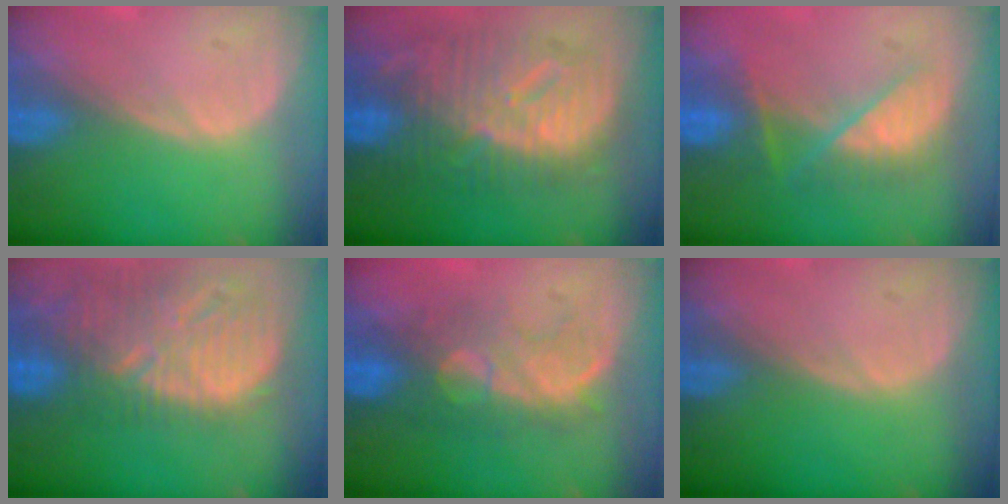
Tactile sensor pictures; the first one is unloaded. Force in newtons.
{"total": 12.5, "press": 12.4, "slide": 1.1}
{"total": 7.2, "press": 7.0, "slide": 1.6}
{"total": 13.3, "press": 11.4, "slide": 6.8}
{"total": 7.9, "press": 7.8, "slide": 1.4}
{"total": 0.0}